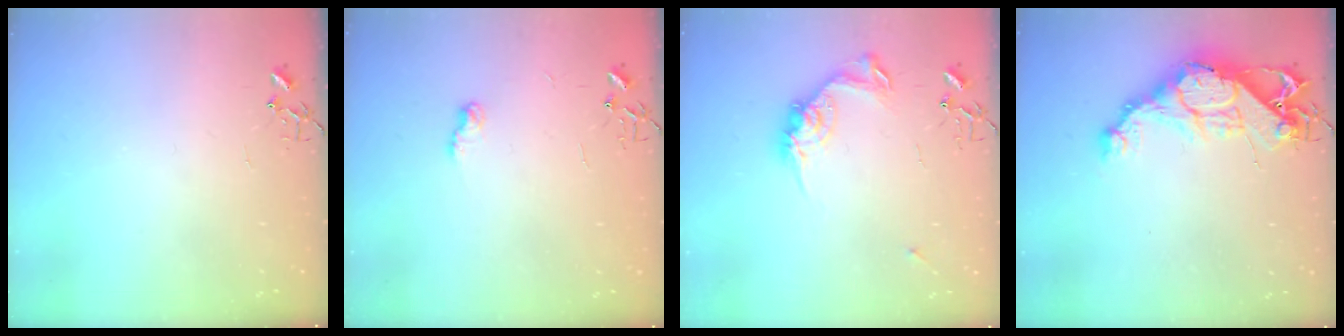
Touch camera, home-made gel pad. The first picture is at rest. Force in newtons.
{"total": 6.2, "press": 6.1, "slide": 0.8}
{"total": 13.3, "press": 13.3, "slide": 0.1}
{"total": 15.7, "press": 15.7, "slide": 1.3}